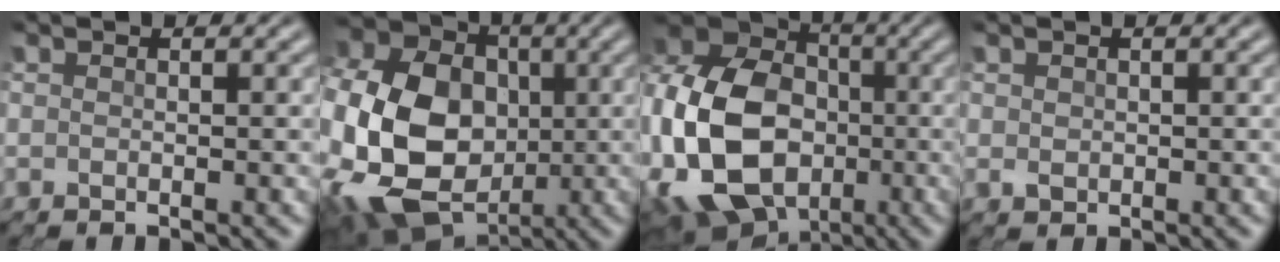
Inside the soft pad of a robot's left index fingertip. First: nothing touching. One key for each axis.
{"total": 17.7, "fx": -2.7, "fy": 14.1, "fz": 10.4, "tx": -0.259, "ty": -0.020, "tz": -0.064}
{"total": 19.7, "fx": -3.5, "fy": 15.2, "fz": 12.0, "tx": -0.283, "ty": -0.010, "tz": -0.095}
{"total": 1.1, "fx": 0.1, "fy": 0.9, "fz": 0.6, "tx": -0.011, "ty": 0.001, "tz": 0.002}